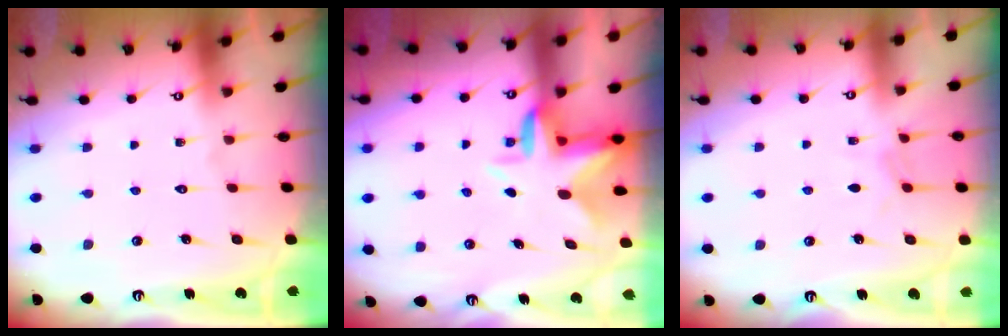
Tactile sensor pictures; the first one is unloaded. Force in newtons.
{"total": 4.6, "press": 4.5, "slide": 0.9}
{"total": 4.0, "press": 4.0, "slide": 0.2}